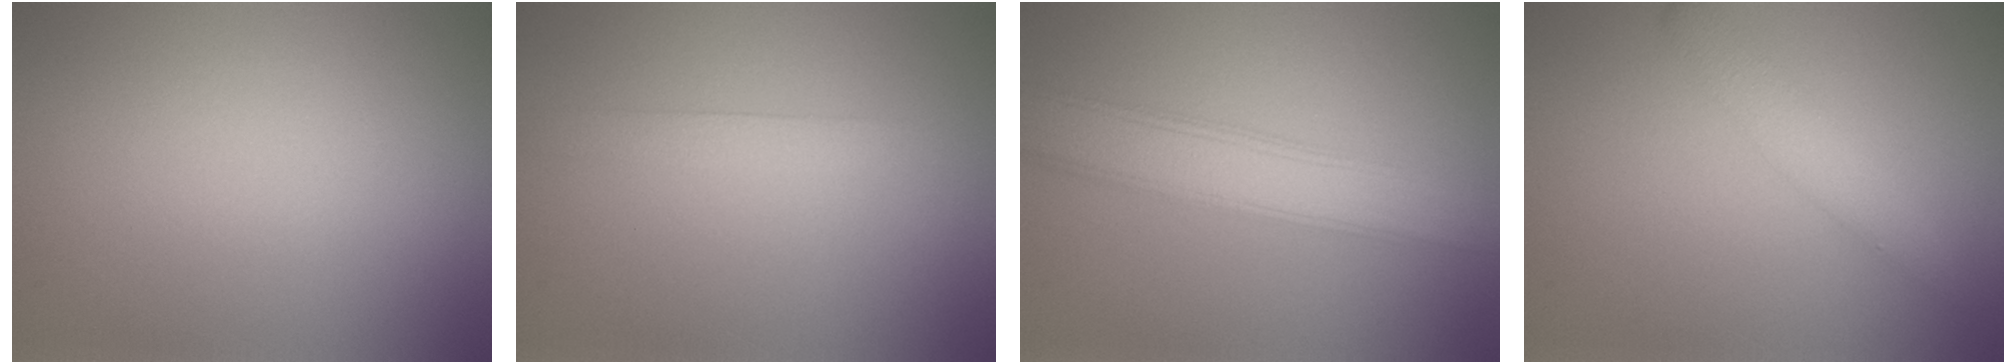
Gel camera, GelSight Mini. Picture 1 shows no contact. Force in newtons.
{"total": 1.5, "press": 1.5, "slide": 0.1}
{"total": 4.9, "press": 4.9, "slide": 0.1}
{"total": 2.3, "press": 2.3, "slide": 0.2}